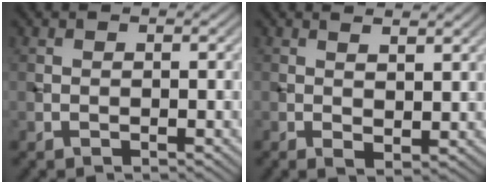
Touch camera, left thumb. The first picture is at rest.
{"total": 2.8, "force": [1.5, 0.7, 2.3], "torque": [-0.047, -0.007, 0.032]}